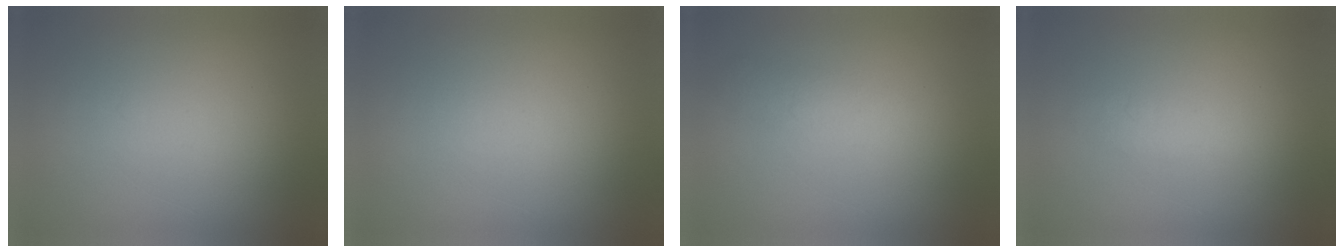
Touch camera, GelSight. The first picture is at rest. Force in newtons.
{"total": 0.0}
{"total": 1.9}
{"total": 1.3}